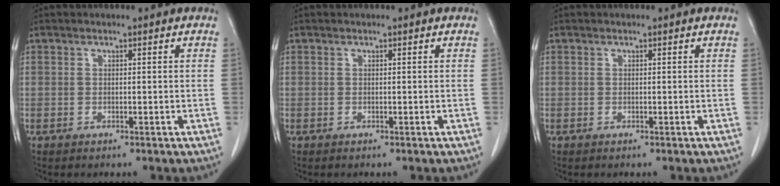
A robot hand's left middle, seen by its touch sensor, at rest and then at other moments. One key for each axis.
{"total": 0.0}
{"total": 0.0}